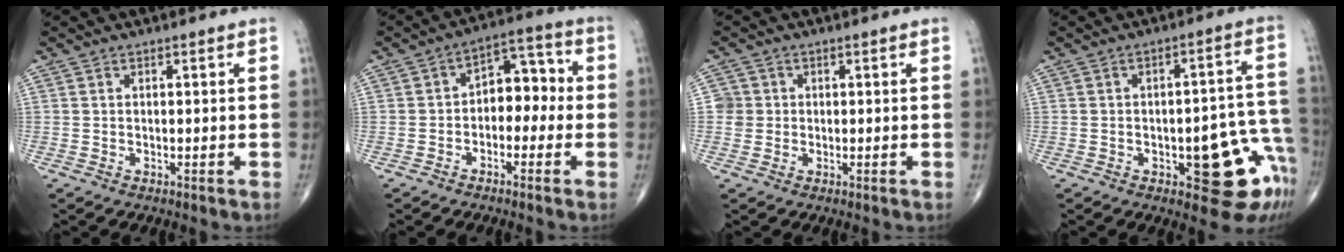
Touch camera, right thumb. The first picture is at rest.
{"total": 8.2, "force": [-1.0, 5.4, 6.1], "torque": [-0.051, 0.042, -0.031]}
{"total": 2.6, "force": [0.1, 2.6, 0.1], "torque": [0.020, 0.007, 0.000]}
{"total": 14.3, "force": [-5.7, 5.4, 12.0], "torque": [-0.082, 0.046, -0.057]}